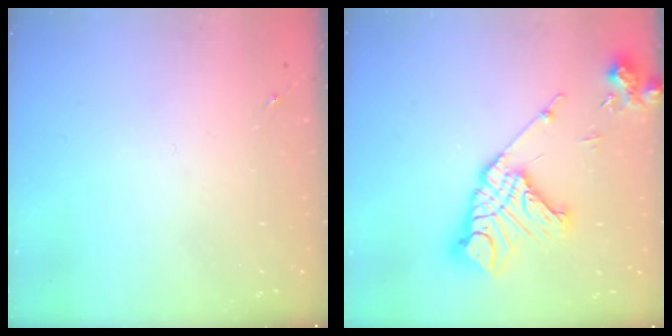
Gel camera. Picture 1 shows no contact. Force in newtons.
{"total": 18.0, "press": 17.9, "slide": 2.5}